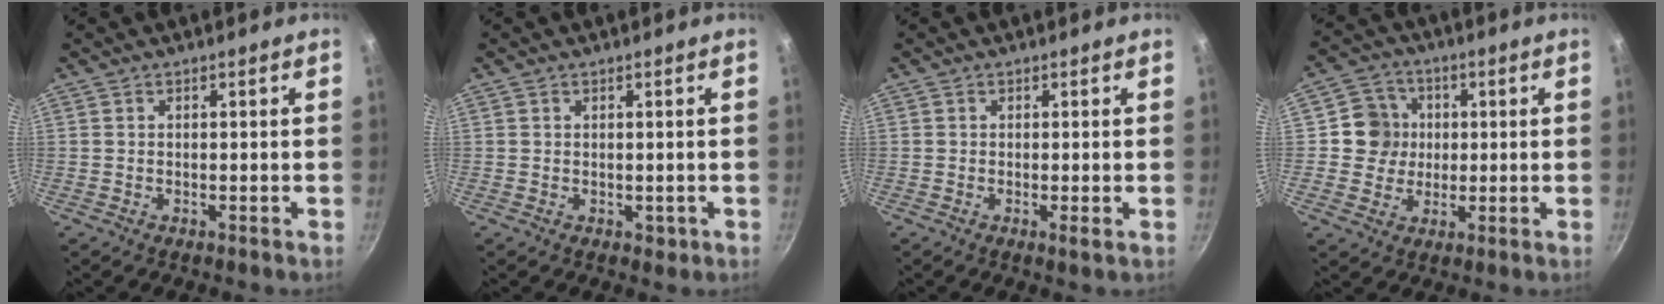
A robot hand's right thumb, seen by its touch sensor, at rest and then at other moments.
{"total": 1.5, "force": [0.0, 1.3, 0.8], "torque": [-0.006, 0.001, 0.002]}
{"total": 1.3, "force": [-0.3, 0.2, 1.3], "torque": [-0.024, -0.005, -0.007]}
{"total": 7.7, "force": [0.8, 7.4, 2.1], "torque": [0.006, 0.007, 0.001]}